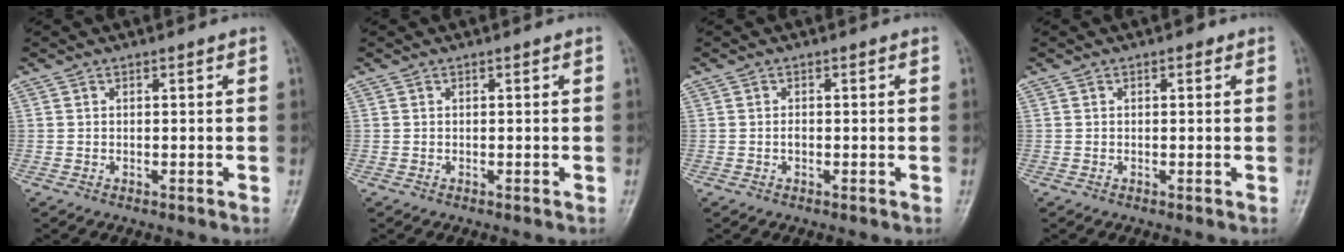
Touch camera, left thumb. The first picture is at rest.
{"total": 0.0}
{"total": 0.6, "force": [-0.1, 0.4, 0.5], "torque": [-0.007, 0.001, -0.004]}
{"total": 0.8, "force": [0.4, 0.5, 0.4], "torque": [0.000, 0.000, 0.000]}